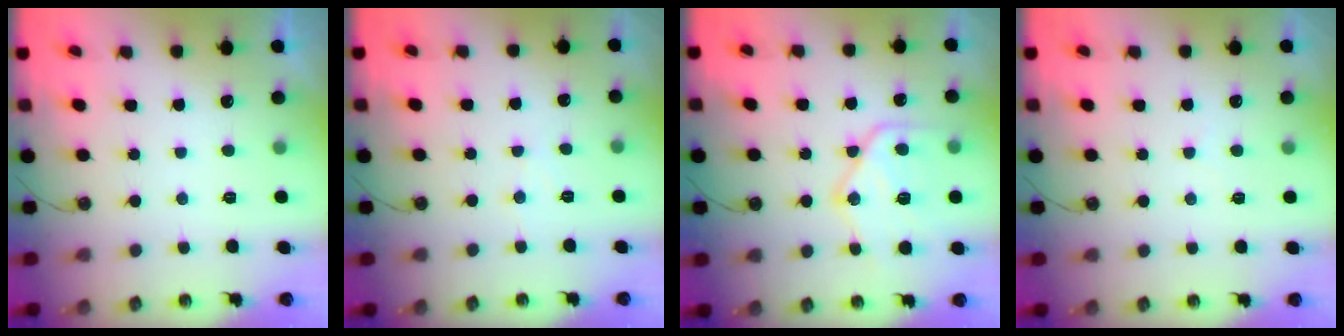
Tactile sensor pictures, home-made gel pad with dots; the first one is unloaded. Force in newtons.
{"total": 3.9, "press": 3.9, "slide": 0.4}
{"total": 17.6, "press": 17.5, "slide": 1.5}
{"total": 3.5, "press": 3.4, "slide": 0.6}